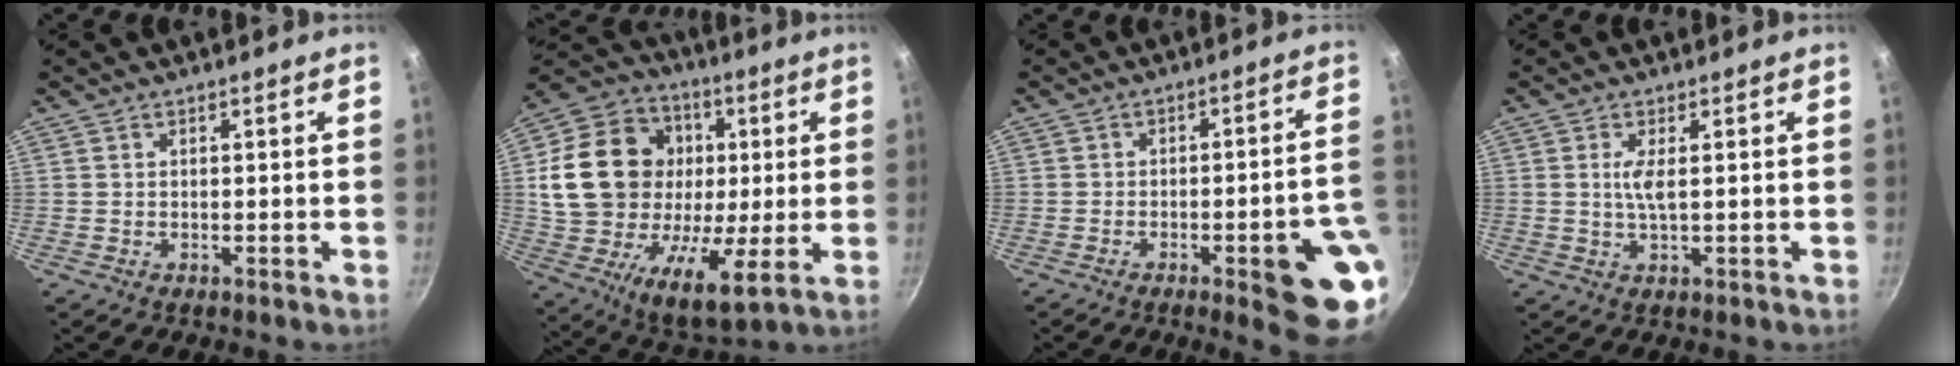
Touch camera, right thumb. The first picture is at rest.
{"total": 25.1, "force": [3.7, 18.2, 16.9], "torque": [-0.269, -0.005, 0.059]}
{"total": 14.9, "force": [-5.5, 3.4, 13.4], "torque": [-0.124, 0.032, -0.068]}
{"total": 3.2, "force": [0.6, 0.7, 3.1], "torque": [-0.067, -0.003, 0.012]}